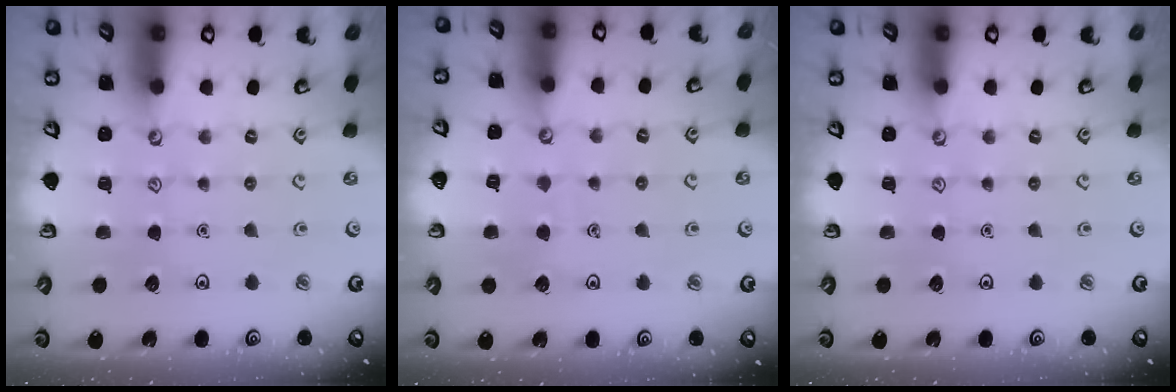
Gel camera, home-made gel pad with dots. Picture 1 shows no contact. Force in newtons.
{"total": 4.7, "press": 4.6, "slide": 0.4}
{"total": 0.0}